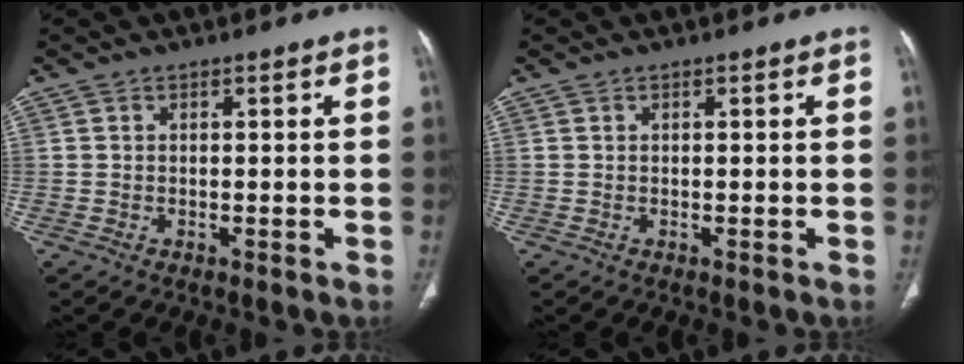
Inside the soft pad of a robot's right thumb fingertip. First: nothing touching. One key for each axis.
{"total": 0.0}